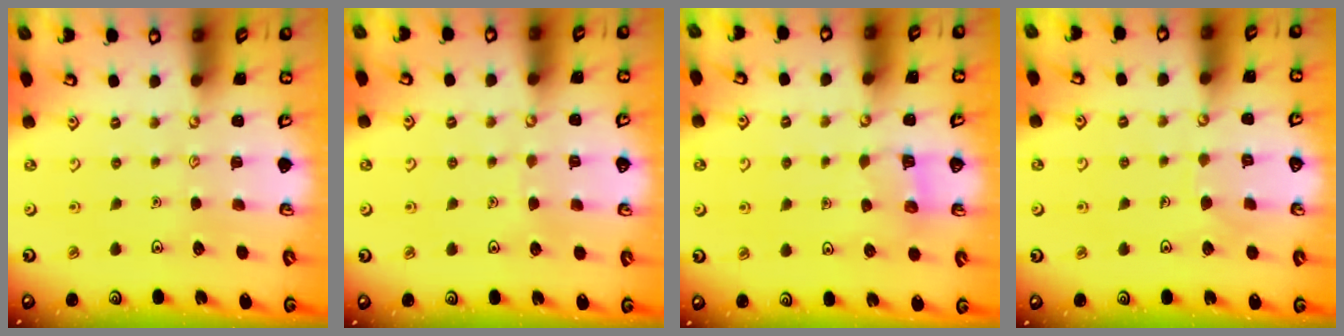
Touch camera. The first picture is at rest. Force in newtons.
{"total": 2.4, "press": 2.4, "slide": 0.2}
{"total": 4.1, "press": 4.1, "slide": 0.4}
{"total": 5.1, "press": 5.1, "slide": 0.5}